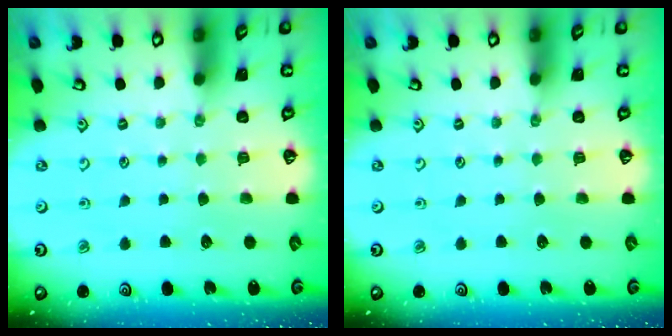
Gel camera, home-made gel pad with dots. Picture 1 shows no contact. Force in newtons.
{"total": 0.0}